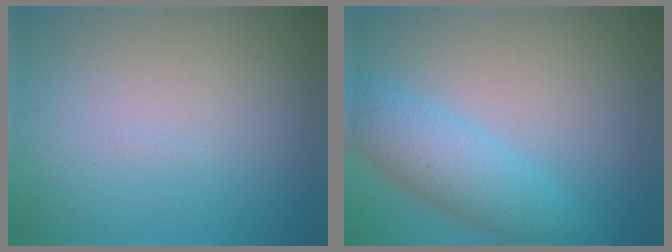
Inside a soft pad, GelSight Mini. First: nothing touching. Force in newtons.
{"total": 5.6, "press": 5.6, "slide": 0.1}